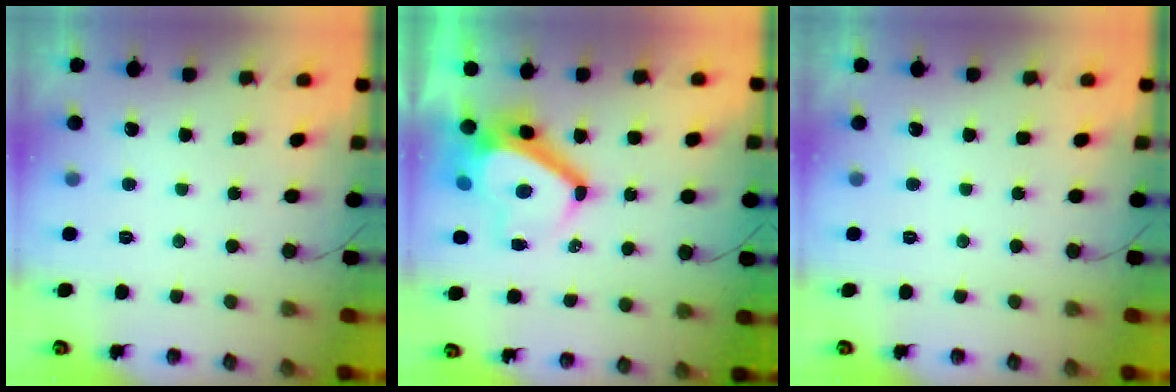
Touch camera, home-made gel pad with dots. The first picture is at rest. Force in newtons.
{"total": 11.1, "press": 11.1, "slide": 0.9}
{"total": 0.0}